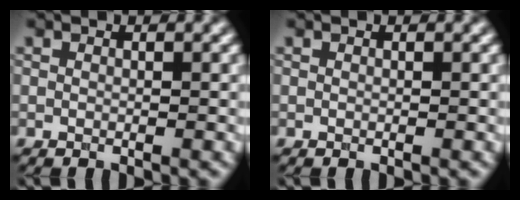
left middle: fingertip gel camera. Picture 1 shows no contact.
{"total": 0.0}